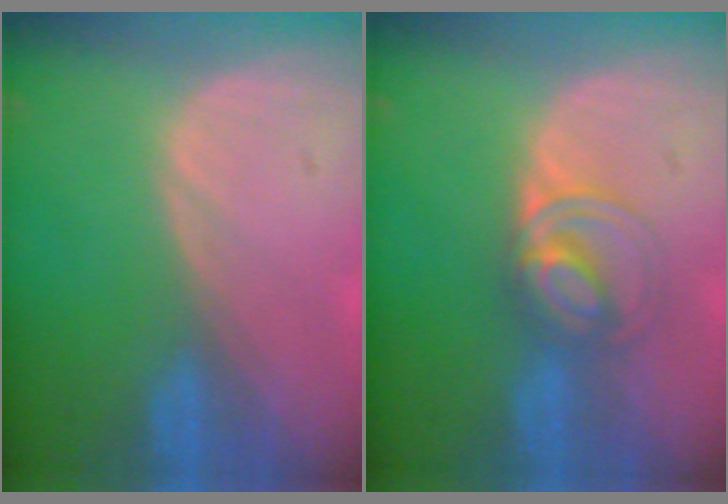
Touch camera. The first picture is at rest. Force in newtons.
{"total": 5.0, "press": 5.0, "slide": 0.5}